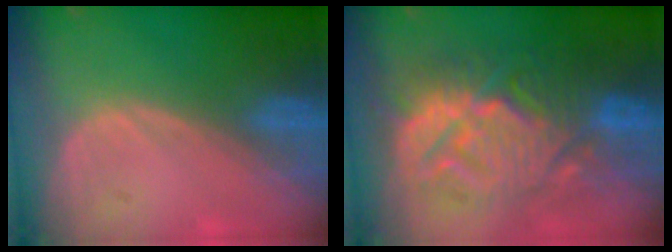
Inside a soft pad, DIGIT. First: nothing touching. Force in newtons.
{"total": 13.4, "press": 13.3, "slide": 1.4}